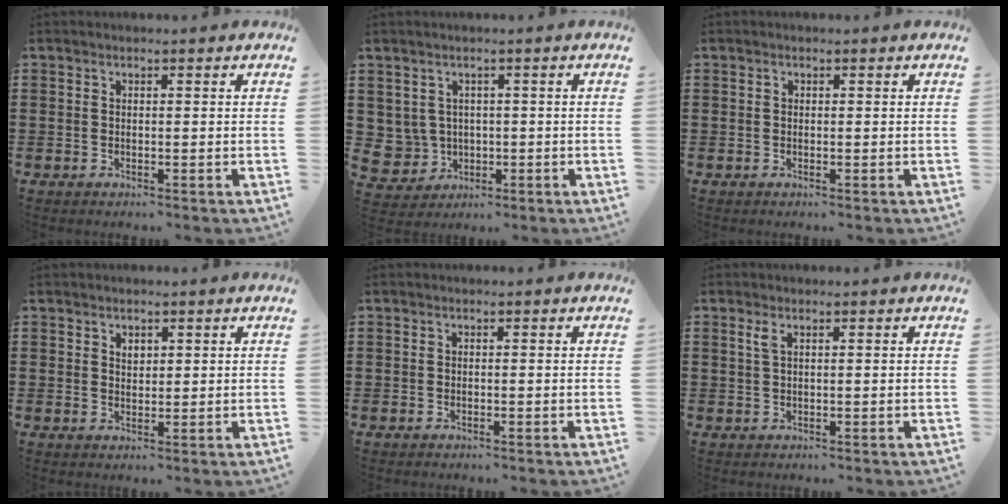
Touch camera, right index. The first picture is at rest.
{"total": 3.4, "force": [0.7, 3.3, 0.5], "torque": [-0.043, -0.003, 0.009]}
{"total": 0.0}
{"total": 1.4, "force": [1.0, 0.9, 0.6], "torque": [-0.014, 0.002, 0.018]}
{"total": 0.0}
{"total": 1.2, "force": [0.6, 0.3, 1.1], "torque": [-0.023, 0.001, 0.010]}